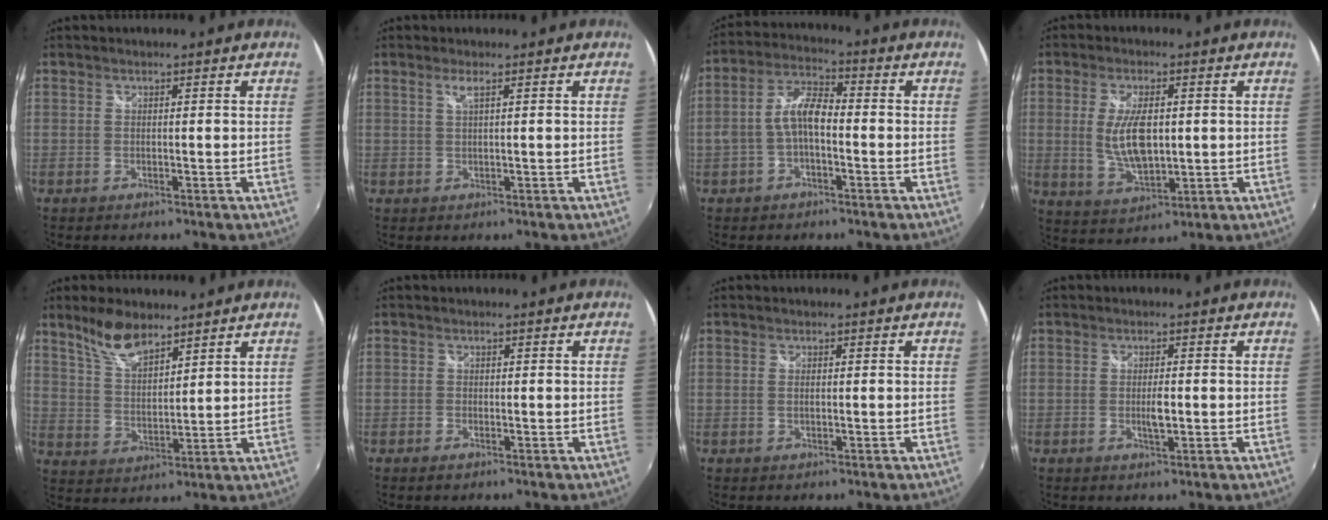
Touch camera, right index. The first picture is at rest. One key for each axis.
{"total": 1.4, "fx": 0.7, "fy": -0.3, "fz": 1.2, "tx": -0.022, "ty": 0.000, "tz": 0.013}
{"total": 7.1, "fx": -1.7, "fy": 3.0, "fz": 6.2, "tx": -0.130, "ty": 0.018, "tz": -0.031}
{"total": 9.3, "fx": 0.5, "fy": 4.2, "fz": 8.2, "tx": -0.156, "ty": -0.006, "tz": 0.016}
{"total": 8.5, "fx": 6.5, "fy": 3.0, "fz": 4.5, "tx": -0.085, "ty": 0.010, "tz": 0.131}
{"total": 1.0, "fx": -0.7, "fy": 0.6, "fz": 0.4, "tx": -0.008, "ty": -0.004, "tz": -0.015}
{"total": 1.0, "fx": 0.1, "fy": 0.4, "fz": 0.9, "tx": -0.018, "ty": -0.001, "tz": 0.000}
{"total": 2.9, "fx": -0.4, "fy": 1.0, "fz": 2.7, "tx": -0.045, "ty": -0.004, "tz": -0.006}